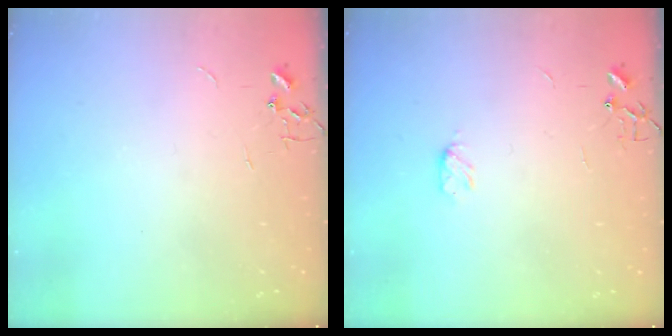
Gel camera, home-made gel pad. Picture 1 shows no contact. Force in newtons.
{"total": 3.9, "press": 3.8, "slide": 0.6}